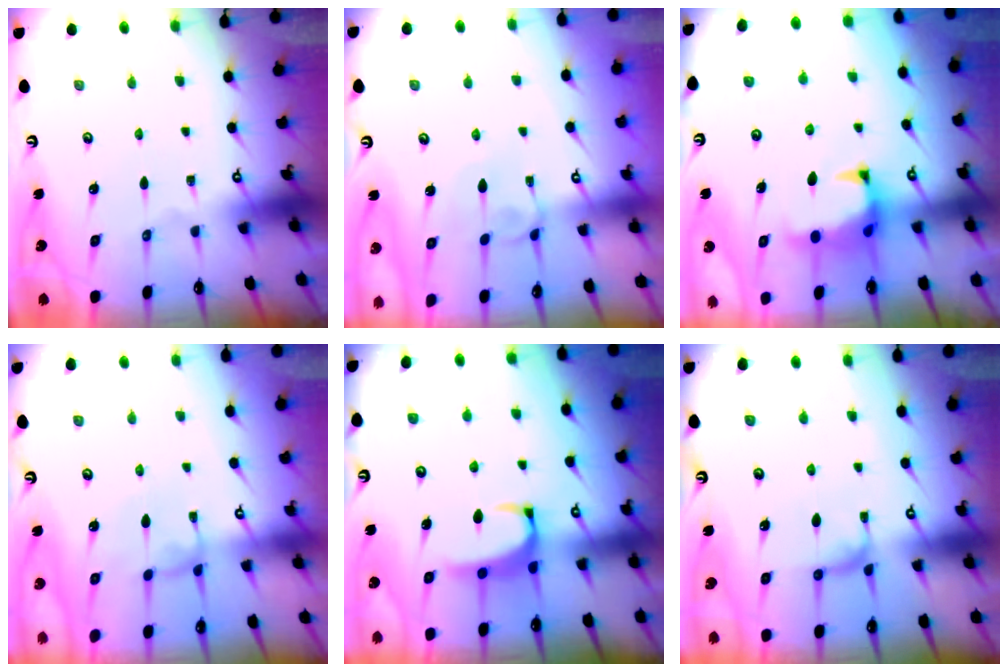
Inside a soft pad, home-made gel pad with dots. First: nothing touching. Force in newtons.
{"total": 2.5, "press": 2.5, "slide": 0.3}
{"total": 1.6, "press": 1.1, "slide": 1.1}
{"total": 0.7, "press": 0.5, "slide": 0.5}
{"total": 2.5, "press": 2.4, "slide": 0.7}
{"total": 1.7, "press": 1.7, "slide": 0.4}